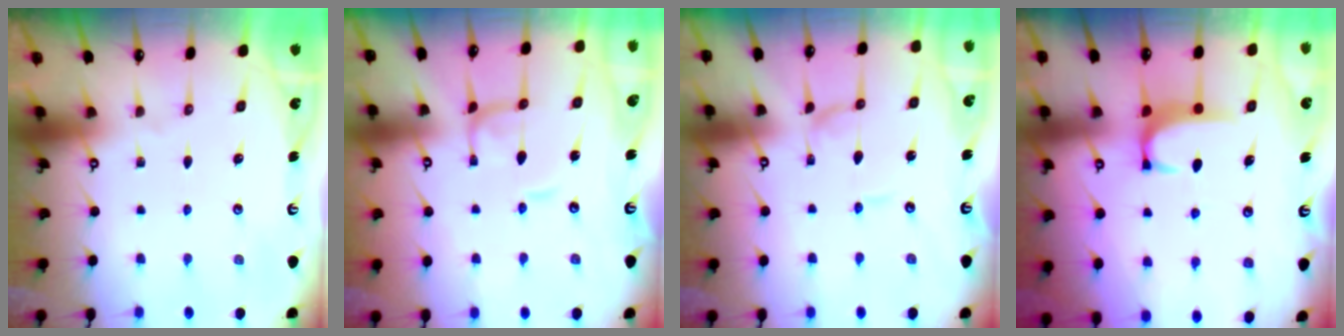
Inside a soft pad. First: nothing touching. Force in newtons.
{"total": 0.9, "press": 0.9, "slide": 0.2}
{"total": 0.0}
{"total": 1.8, "press": 1.7, "slide": 0.5}